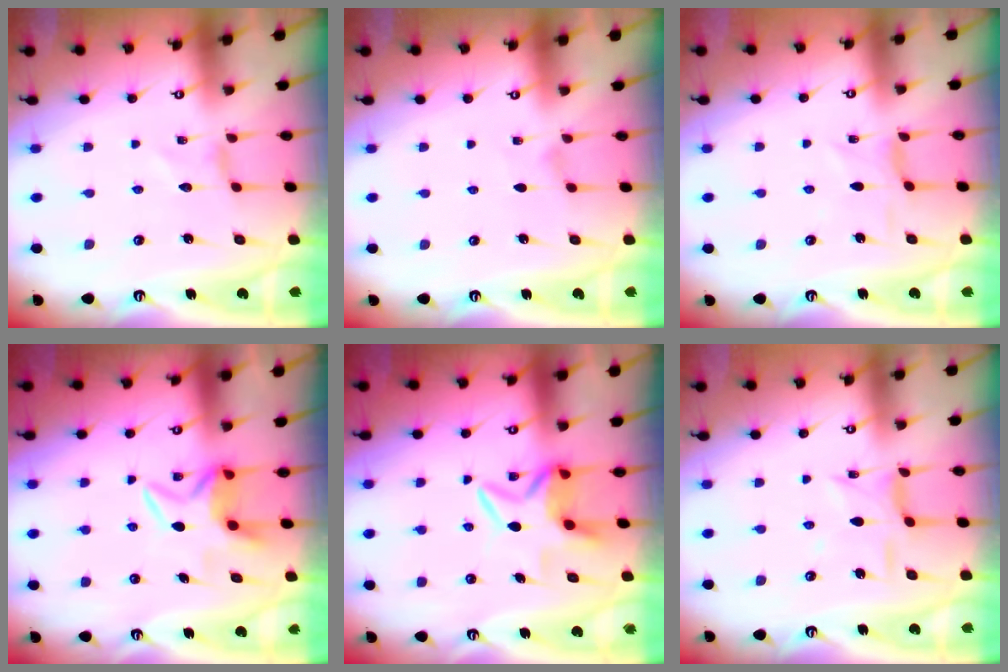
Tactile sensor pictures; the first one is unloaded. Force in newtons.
{"total": 0.7, "press": 0.7, "slide": 0.2}
{"total": 1.6, "press": 1.5, "slide": 0.5}
{"total": 5.7, "press": 5.7, "slide": 0.4}
{"total": 6.8, "press": 6.8, "slide": 1.0}
{"total": 6.1, "press": 6.1, "slide": 0.4}